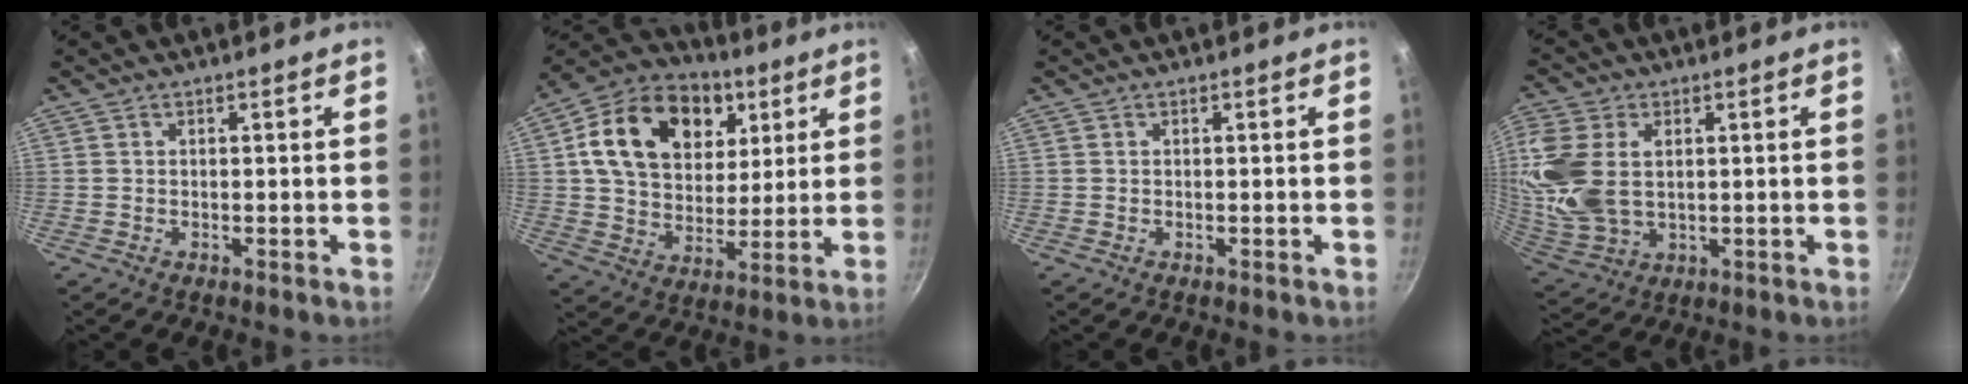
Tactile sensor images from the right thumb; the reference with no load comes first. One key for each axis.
{"total": 21.5, "fx": 7.3, "fy": 15.5, "fz": 13.0, "tx": -0.204, "ty": -0.003, "tz": 0.116}
{"total": 0.0}
{"total": 15.6, "fx": 2.7, "fy": 10.4, "fz": 11.3, "tx": -0.248, "ty": -0.011, "tz": 0.063}